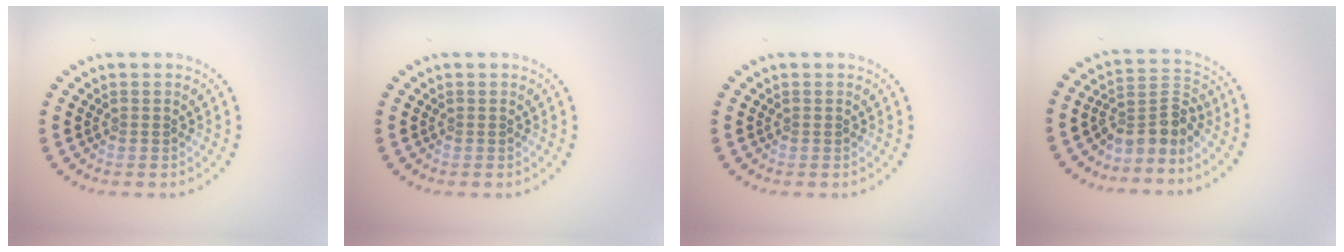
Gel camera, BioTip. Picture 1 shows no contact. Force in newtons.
{"total": 0.0}
{"total": 0.0}
{"total": 3.4, "press": 2.4, "slide": 2.5}